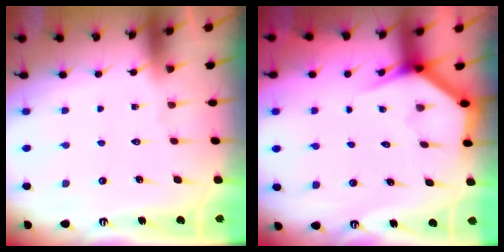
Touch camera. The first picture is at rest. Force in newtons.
{"total": 3.6, "press": 3.6, "slide": 0.3}